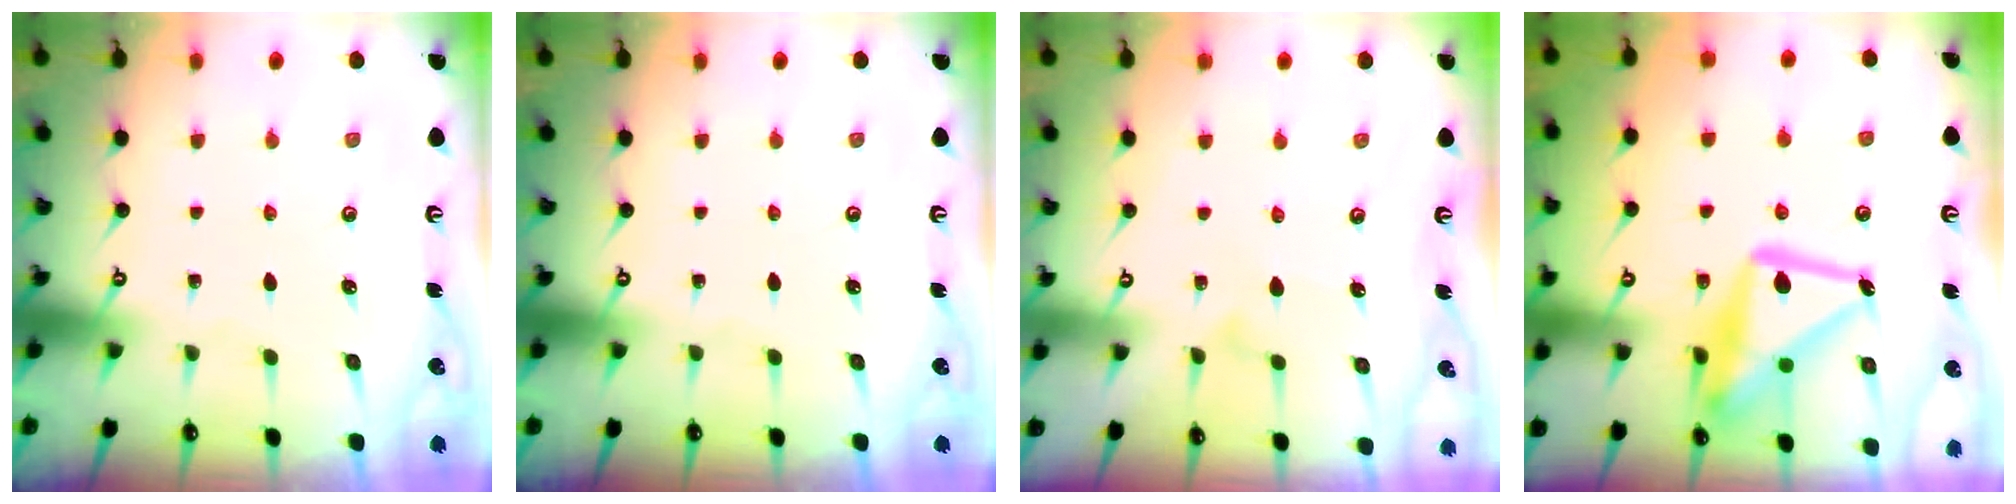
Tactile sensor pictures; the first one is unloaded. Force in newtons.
{"total": 0.0}
{"total": 3.7, "press": 3.7, "slide": 0.2}
{"total": 18.9, "press": 18.8, "slide": 1.9}